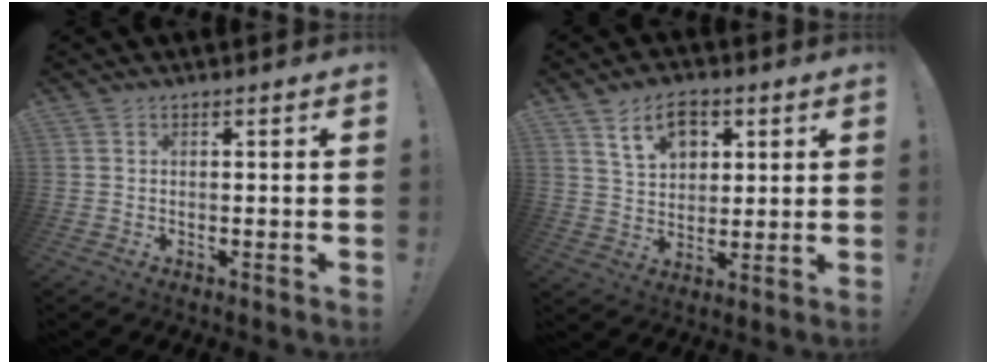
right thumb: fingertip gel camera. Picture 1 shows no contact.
{"total": 11.2, "force": [5.6, 7.5, 6.1], "torque": [-0.099, -0.011, 0.107]}